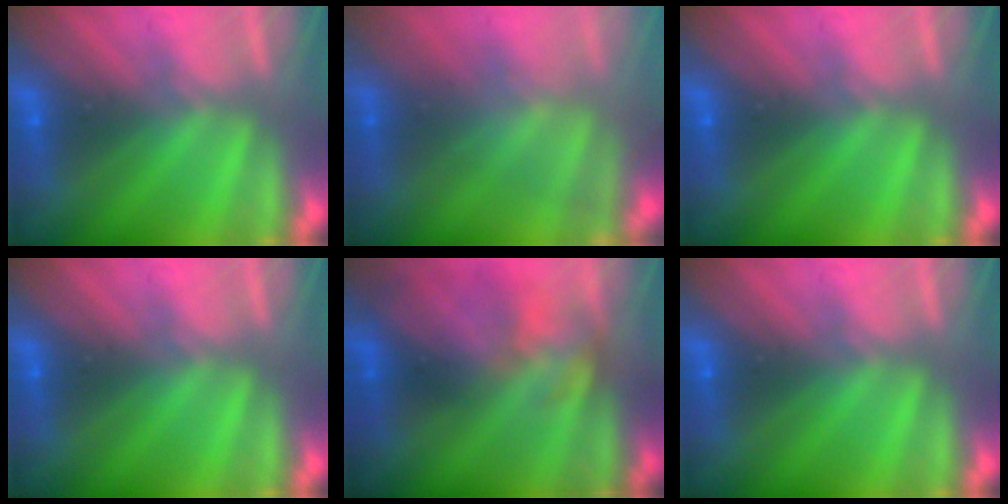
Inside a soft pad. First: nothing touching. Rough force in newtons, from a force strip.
{"total": 3.4}
{"total": 0.0}
{"total": 0.0}
{"total": 4.2}
{"total": 0.0}